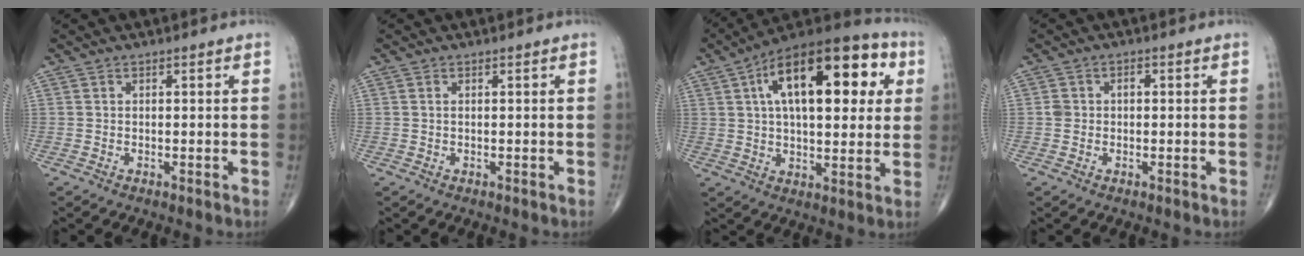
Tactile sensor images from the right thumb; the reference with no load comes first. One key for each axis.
{"total": 0.5, "fx": 0.2, "fy": 0.2, "fz": 0.4, "tx": -0.012, "ty": 0.004, "tz": 0.004}
{"total": 24.4, "fx": 7.3, "fy": 11.2, "fz": 20.4, "tx": -0.294, "ty": 0.018, "tz": 0.107}
{"total": 2.4, "fx": 0.1, "fy": 2.0, "fz": 1.3, "tx": -0.018, "ty": 0.013, "tz": 0.002}